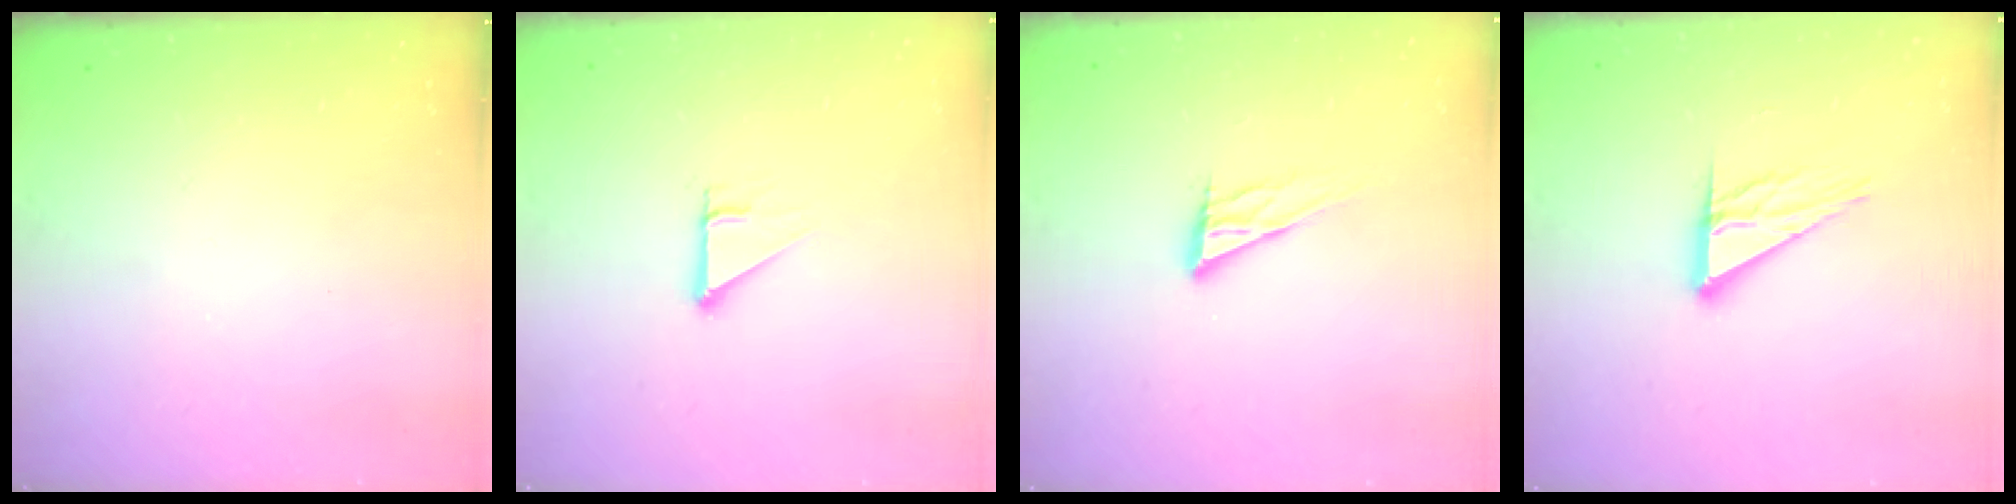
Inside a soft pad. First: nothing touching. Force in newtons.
{"total": 2.5, "press": 2.5, "slide": 0.1}
{"total": 11.0, "press": 10.7, "slide": 2.6}
{"total": 10.9, "press": 10.9, "slide": 1.0}